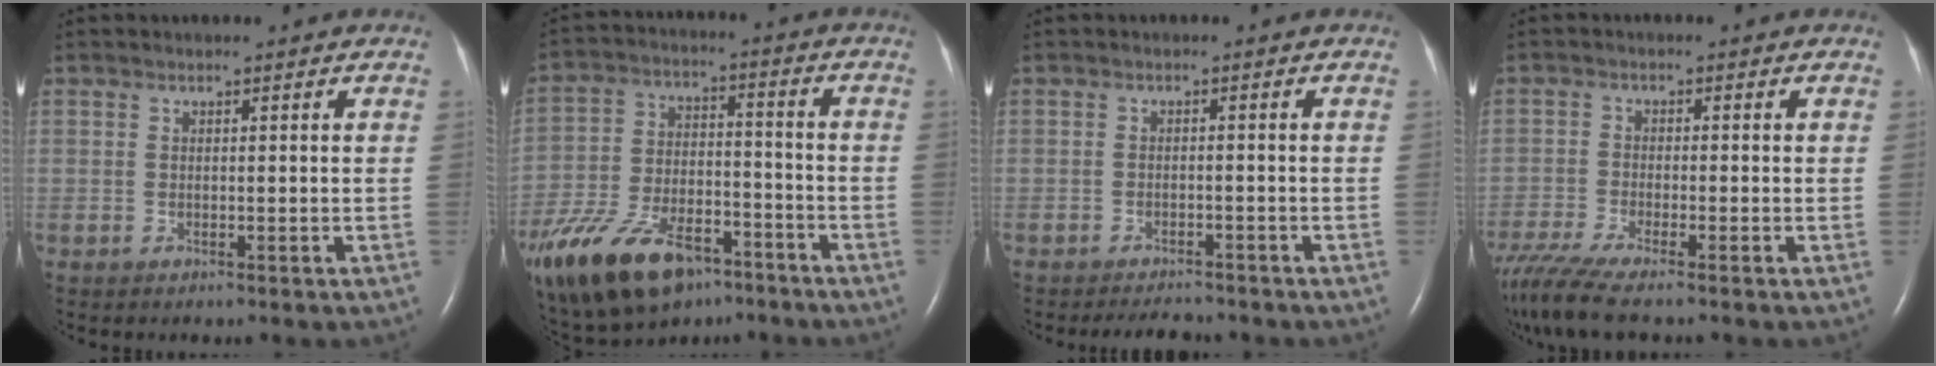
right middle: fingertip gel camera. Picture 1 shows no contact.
{"total": 22.4, "force": [-14.5, 10.9, 13.0], "torque": [-0.307, -0.016, -0.252]}
{"total": 3.8, "force": [-3.6, 0.8, 0.9], "torque": [-0.017, -0.008, -0.053]}
{"total": 7.7, "force": [-6.5, -0.3, 4.2], "torque": [-0.078, -0.022, -0.117]}